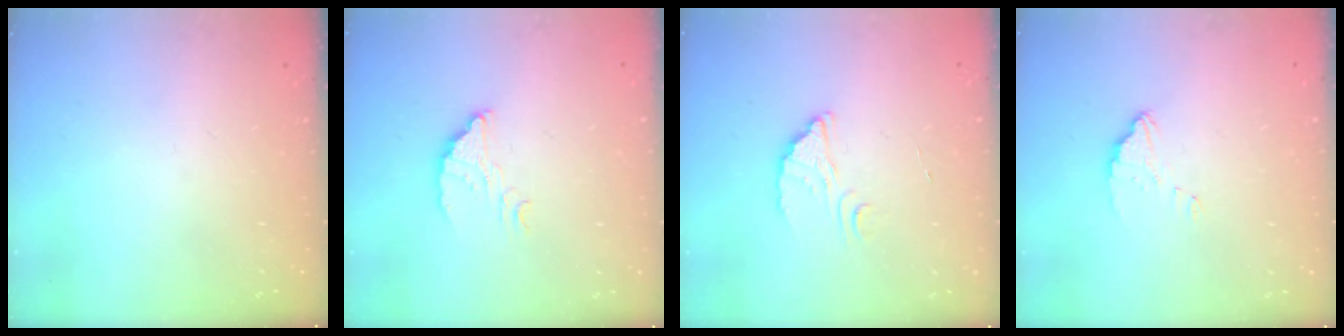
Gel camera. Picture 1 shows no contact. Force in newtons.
{"total": 3.4, "press": 3.4, "slide": 0.1}
{"total": 3.0, "press": 3.0, "slide": 0.0}
{"total": 2.5, "press": 2.5, "slide": 0.2}